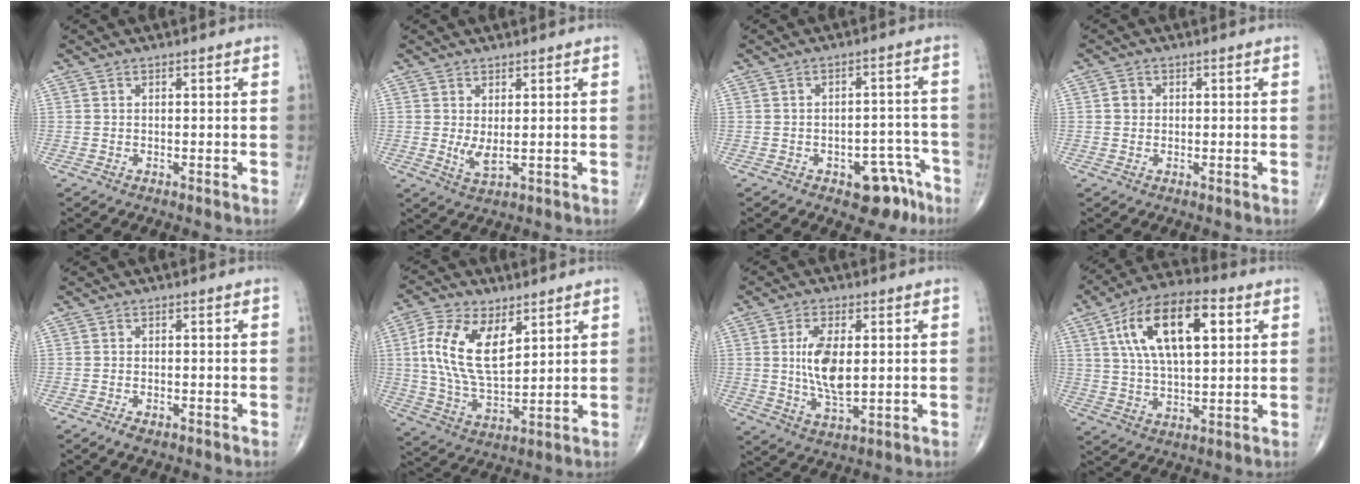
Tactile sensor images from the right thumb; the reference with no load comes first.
{"total": 3.0, "force": [0.4, 1.1, 2.8], "torque": [-0.053, -0.011, 0.016]}
{"total": 7.9, "force": [-4.6, 4.4, 4.7], "torque": [-0.027, 0.045, -0.052]}
{"total": 1.6, "force": [0.2, 1.5, 0.6], "torque": [-0.004, 0.002, 0.001]}
{"total": 1.7, "force": [-1.2, 0.8, 0.9], "torque": [-0.020, 0.004, -0.019]}
{"total": 14.5, "force": [5.0, 7.5, 11.4], "torque": [-0.214, -0.017, 0.099]}
{"total": 9.8, "force": [1.0, 4.5, 8.7], "torque": [-0.163, -0.015, 0.023]}
{"total": 17.6, "force": [5.6, 8.0, 14.7], "torque": [-0.248, 0.006, 0.093]}